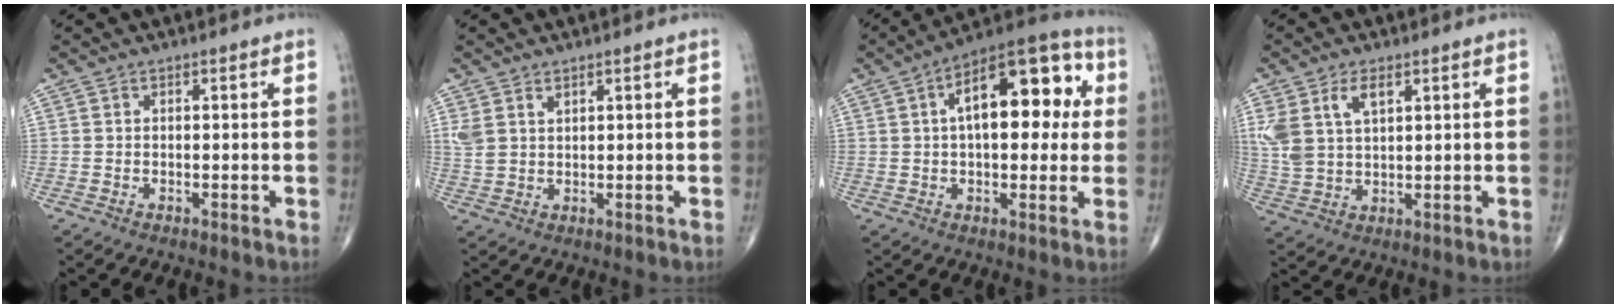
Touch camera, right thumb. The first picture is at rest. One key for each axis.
{"total": 3.3, "fx": 1.8, "fy": 1.9, "fz": 1.9, "tx": -0.040, "ty": -0.003, "tz": 0.047}
{"total": 18.6, "fx": 3.9, "fy": 9.0, "fz": 15.8, "tx": -0.195, "ty": 0.029, "tz": 0.045}
{"total": 8.3, "fx": 3.6, "fy": 4.5, "fz": 6.0, "tx": -0.128, "ty": -0.003, "tz": 0.077}